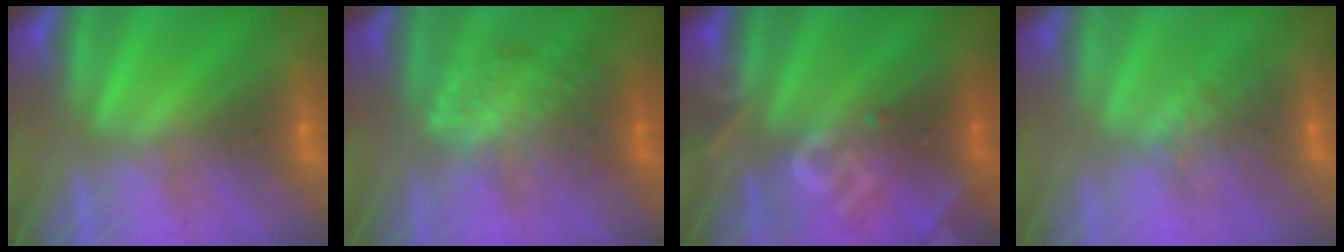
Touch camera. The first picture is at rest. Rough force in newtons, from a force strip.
{"total": 2.3}
{"total": 2.6}
{"total": 3.8}